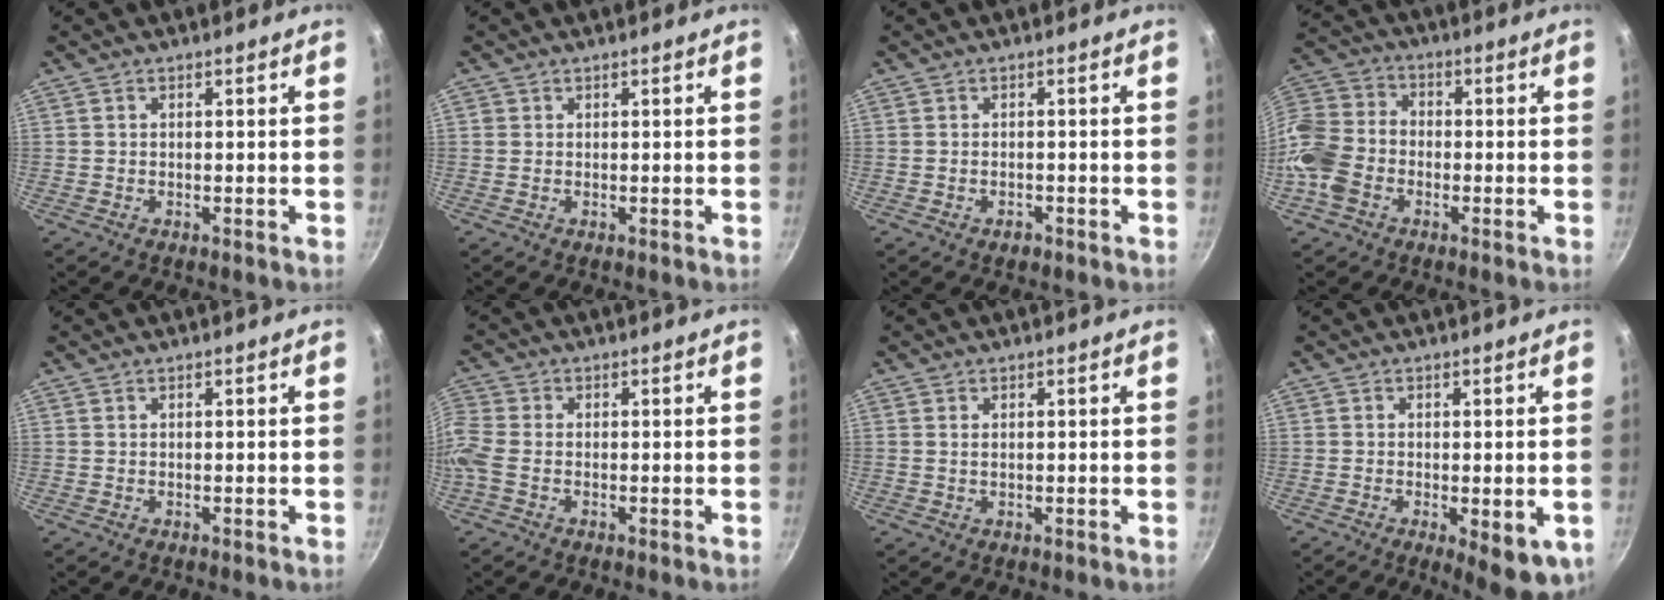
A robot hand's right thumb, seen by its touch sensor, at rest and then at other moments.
{"total": 0.5, "force": [0.1, 0.5, 0.1], "torque": [0.002, 0.003, 0.001]}
{"total": 1.3, "force": [-0.9, 0.7, 0.6], "torque": [-0.011, 0.005, -0.014]}
{"total": 12.6, "force": [-3.6, 9.4, 7.7], "torque": [-0.166, 0.028, -0.080]}
{"total": 0.0}
{"total": 5.6, "force": [-1.1, 3.5, 4.2], "torque": [-0.125, 0.009, -0.029]}
{"total": 0.7, "force": [0.2, 0.4, 0.6], "torque": [-0.015, 0.000, 0.006]}
{"total": 8.8, "force": [-3.1, 2.9, 7.7], "torque": [-0.102, -0.012, -0.041]}